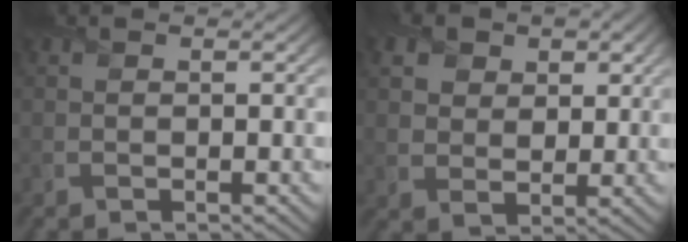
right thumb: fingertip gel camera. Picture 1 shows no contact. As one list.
[{"total": 5.5, "force": [2.6, 4.1, 2.6], "torque": [-0.074, -0.003, 0.040]}]